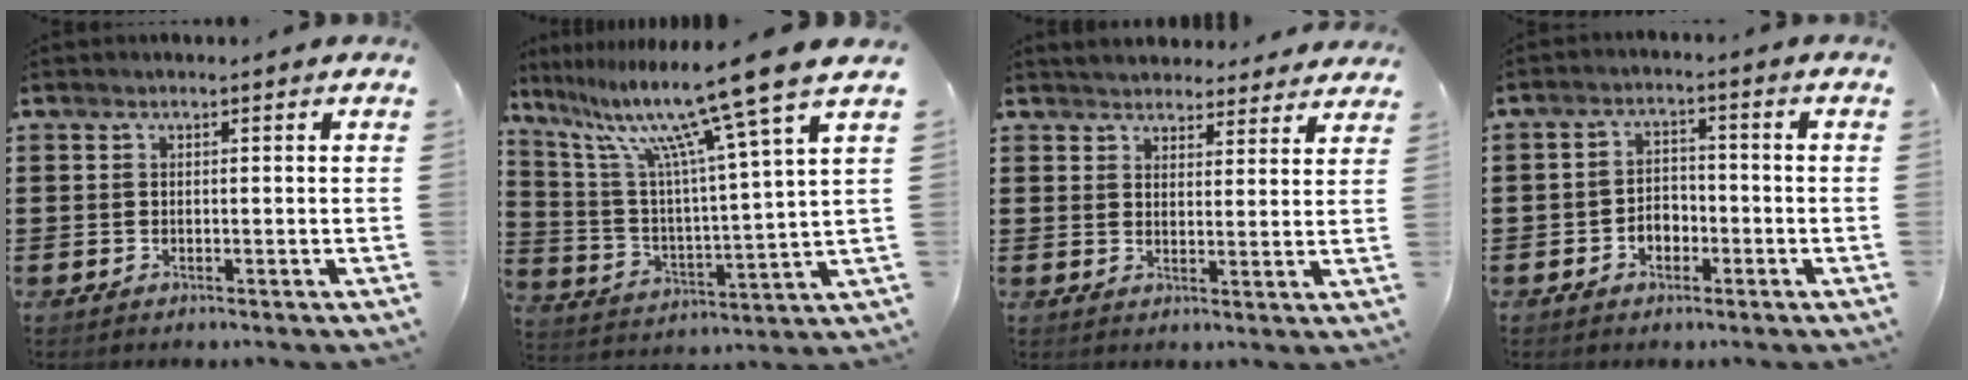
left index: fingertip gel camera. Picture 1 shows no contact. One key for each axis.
{"total": 13.7, "fx": 10.4, "fy": -0.3, "fz": 8.8, "tx": -0.194, "ty": -0.069, "tz": 0.161}
{"total": 3.5, "fx": 3.4, "fy": 0.5, "fz": 0.1, "tx": -0.014, "ty": -0.013, "tz": 0.062}
{"total": 2.9, "fx": -1.7, "fy": 1.9, "fz": 1.4, "tx": -0.029, "ty": 0.007, "tz": -0.037}